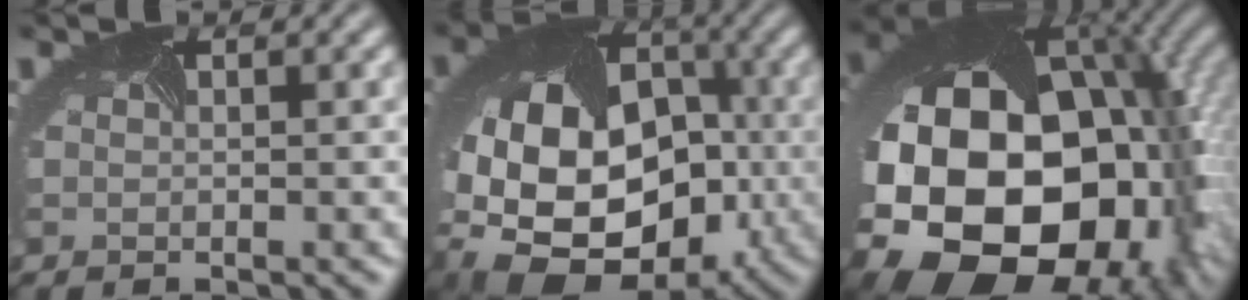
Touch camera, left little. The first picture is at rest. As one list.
[{"total": 19.8, "force": [-3.6, 15.6, 11.6], "torque": [-0.228, -0.045, -0.064]}, {"total": 22.9, "force": [-3.1, 16.8, 15.3], "torque": [-0.288, -0.062, -0.057]}]